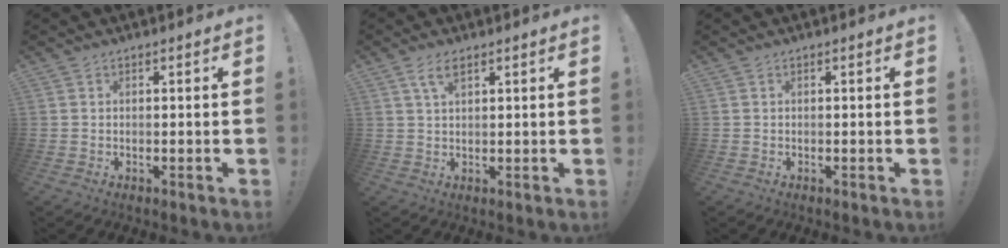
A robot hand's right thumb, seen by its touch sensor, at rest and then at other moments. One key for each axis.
{"total": 4.3, "fx": 2.4, "fy": 1.8, "fz": 3.2, "tx": -0.053, "ty": -0.006, "tz": 0.041}
{"total": 0.0}